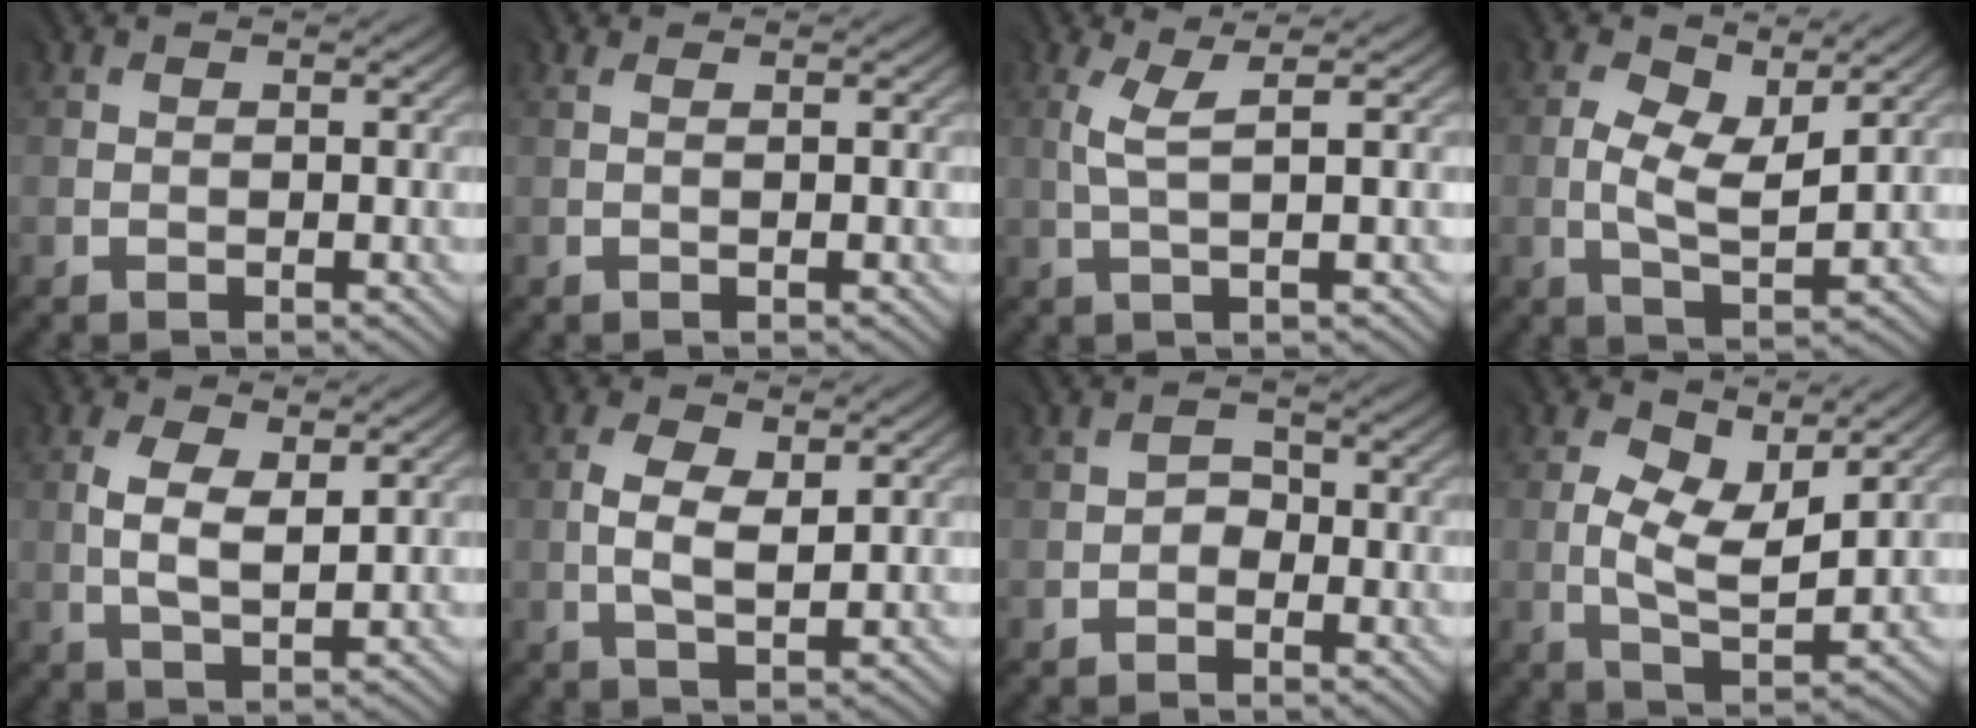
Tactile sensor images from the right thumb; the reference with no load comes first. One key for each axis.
{"total": 0.6, "fx": 0.0, "fy": -0.4, "fz": 0.4, "tx": -0.008, "ty": 0.001, "tz": -0.001}
{"total": 2.5, "fx": 0.6, "fy": -0.1, "fz": 2.5, "tx": -0.051, "ty": 0.005, "tz": 0.015}
{"total": 5.0, "fx": 1.2, "fy": 2.2, "fz": 4.3, "tx": -0.090, "ty": 0.000, "tz": 0.023}
{"total": 4.2, "fx": 0.8, "fy": 1.9, "fz": 3.6, "tx": -0.084, "ty": -0.002, "tz": 0.019}
{"total": 3.7, "fx": 0.4, "fy": 1.8, "fz": 3.2, "tx": -0.078, "ty": -0.002, "tz": 0.012}
{"total": 1.6, "fx": -1.2, "fy": 1.1, "fz": 0.3, "tx": 0.002, "ty": 0.004, "tz": -0.024}
{"total": 5.9, "fx": 1.7, "fy": 2.8, "fz": 5.0, "tx": -0.097, "ty": -0.001, "tz": 0.029}